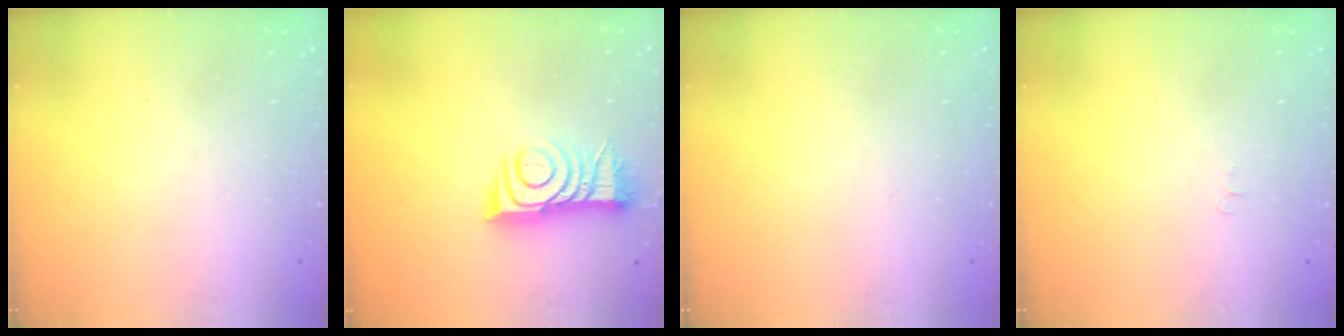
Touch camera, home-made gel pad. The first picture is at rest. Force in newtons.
{"total": 10.8, "press": 10.8, "slide": 0.3}
{"total": 2.2, "press": 2.1, "slide": 0.4}
{"total": 3.6, "press": 3.6, "slide": 0.4}